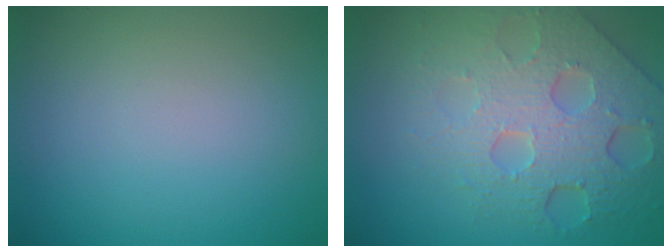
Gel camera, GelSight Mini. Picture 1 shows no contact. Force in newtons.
{"total": 8.2, "press": 5.6, "slide": 6.0}